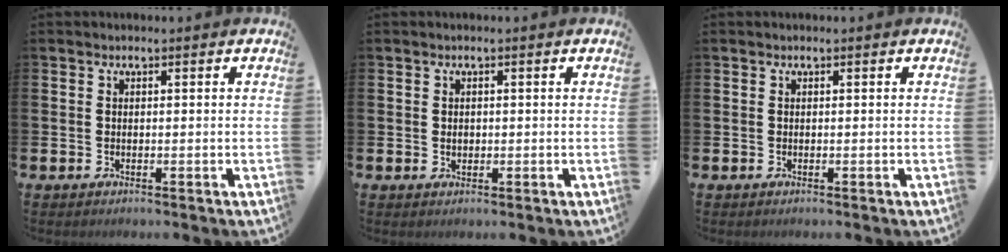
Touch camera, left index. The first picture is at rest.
{"total": 0.9, "force": [0.1, 0.8, 0.5], "torque": [0.001, 0.002, -0.002]}
{"total": 0.0}